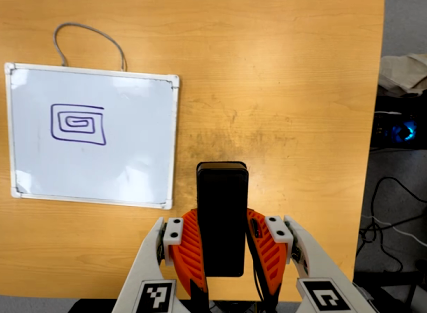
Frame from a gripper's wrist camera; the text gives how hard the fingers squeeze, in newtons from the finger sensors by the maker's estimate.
{"total": 5.9, "left": 4.2, "right": 7.7}